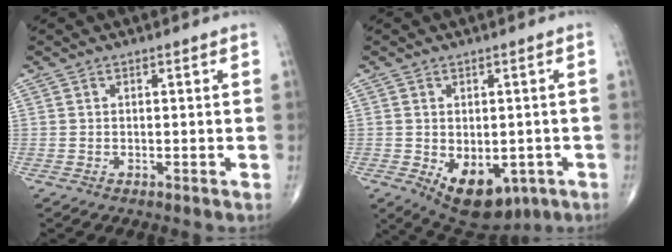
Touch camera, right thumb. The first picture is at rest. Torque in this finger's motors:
{"motor_torque": [-0.28, 0.53, 0.09, -0.14, 0.12]}